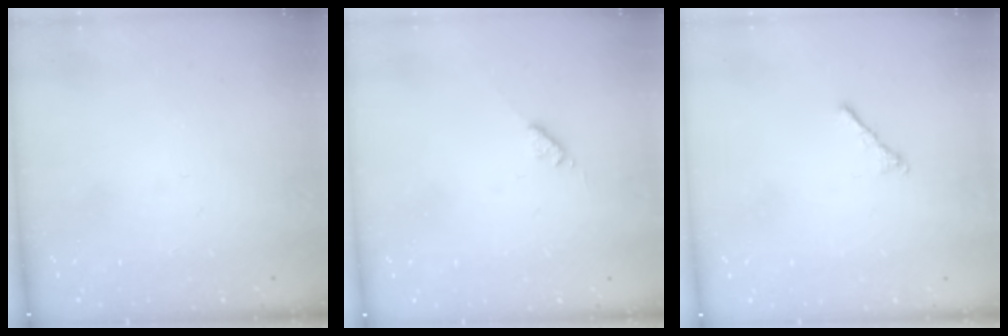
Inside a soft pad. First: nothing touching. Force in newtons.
{"total": 2.8, "press": 2.8, "slide": 0.4}
{"total": 1.0, "press": 0.9, "slide": 0.4}